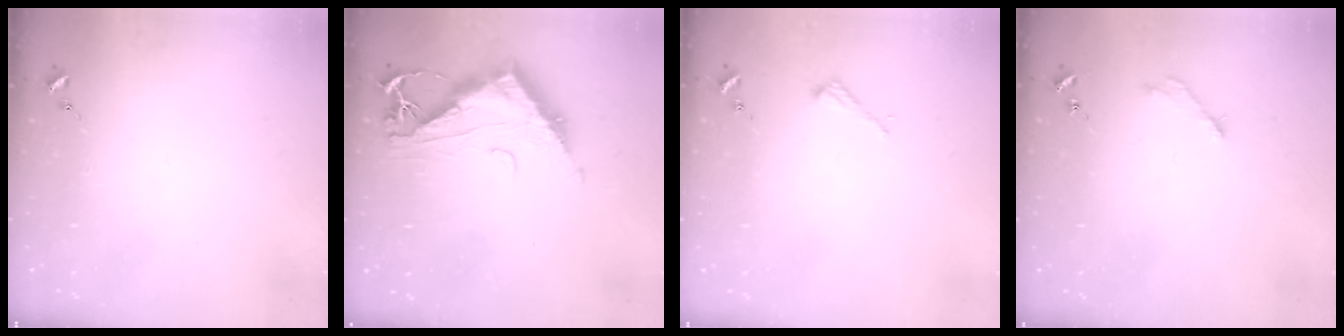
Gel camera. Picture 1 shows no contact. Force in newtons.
{"total": 13.4, "press": 13.4, "slide": 1.2}
{"total": 2.2, "press": 2.2, "slide": 0.2}
{"total": 2.8, "press": 2.8, "slide": 0.4}